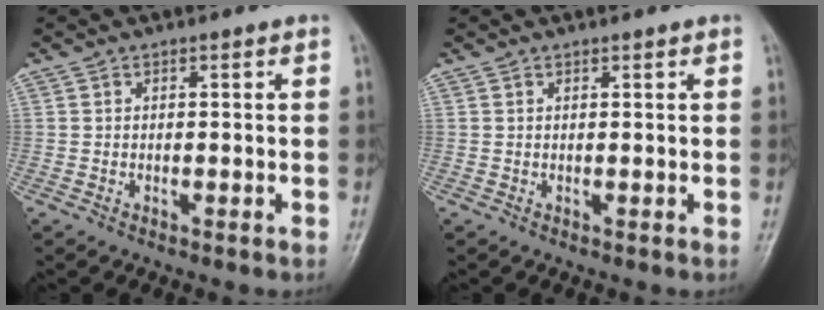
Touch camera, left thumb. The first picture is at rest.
{"total": 0.5, "force": [0.5, 0.0, 0.2], "torque": [-0.006, -0.004, 0.009]}